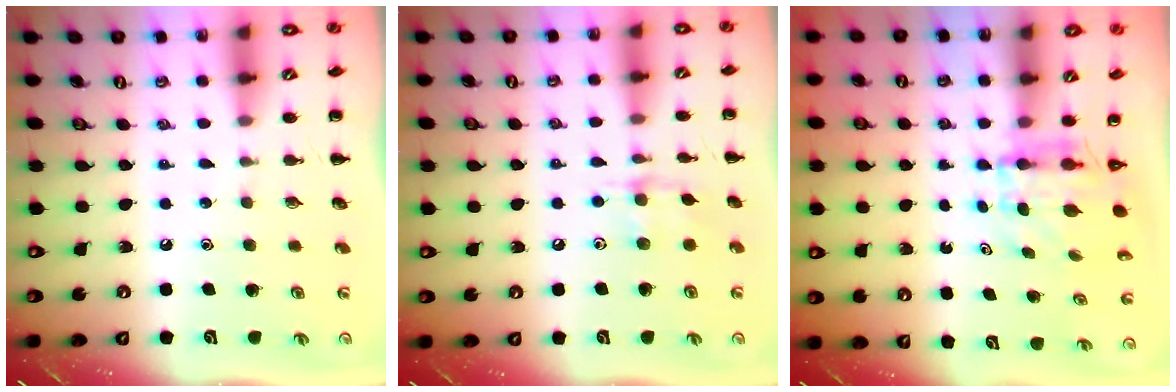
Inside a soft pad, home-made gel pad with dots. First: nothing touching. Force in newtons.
{"total": 7.7, "press": 7.7, "slide": 0.6}
{"total": 4.9, "press": 4.9, "slide": 0.2}